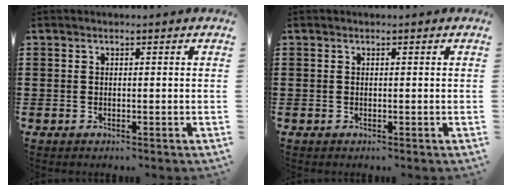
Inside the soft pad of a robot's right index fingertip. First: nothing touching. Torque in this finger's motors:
{"motor_torque": [0.03, 0.13, 0.00, 0.00]}